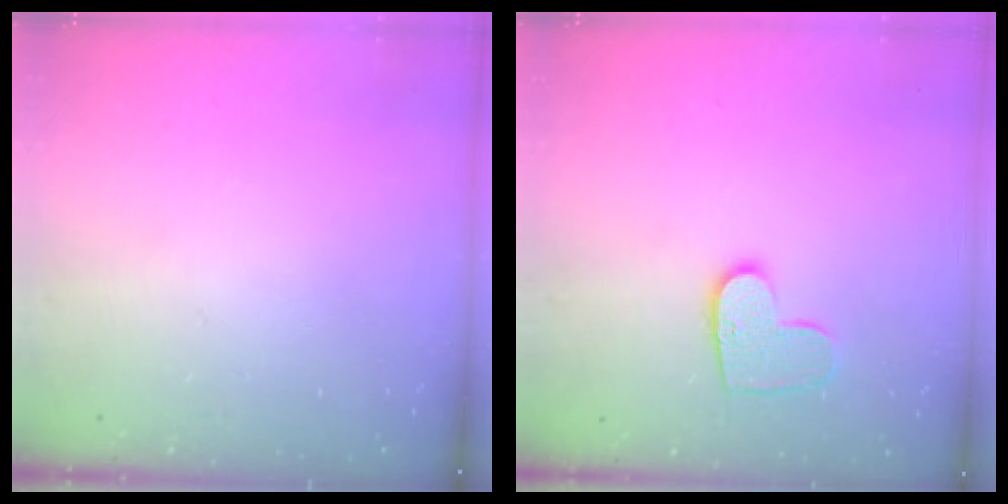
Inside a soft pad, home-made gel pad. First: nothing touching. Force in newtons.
{"total": 9.3, "press": 9.3, "slide": 0.4}